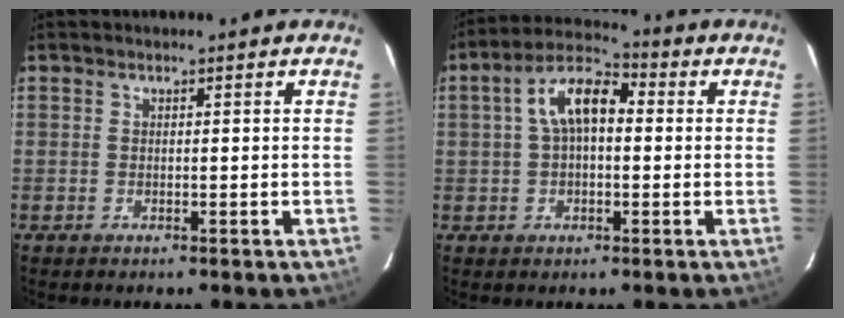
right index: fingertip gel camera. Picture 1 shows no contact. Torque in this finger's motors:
{"motor_torque": [0.28, 0.01, 0.26, 0.13]}